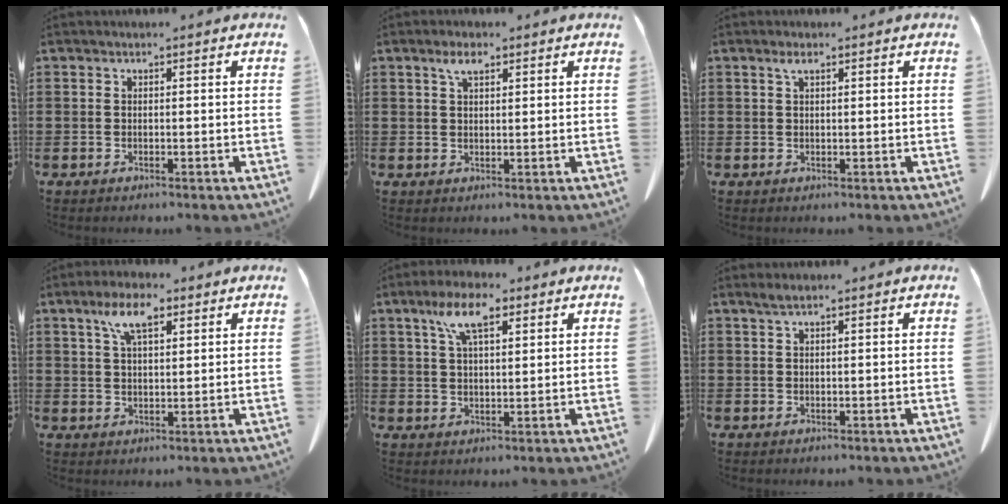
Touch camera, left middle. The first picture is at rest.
{"total": 2.9, "force": [1.7, 1.1, 2.2], "torque": [-0.047, 0.005, 0.029]}
{"total": 1.5, "force": [0.7, 0.4, 1.3], "torque": [-0.027, 0.003, 0.013]}
{"total": 6.5, "force": [3.6, 2.3, 4.9], "torque": [-0.098, 0.006, 0.061]}
{"total": 7.5, "force": [4.1, 2.6, 5.7], "torque": [-0.122, 0.009, 0.072]}
{"total": 1.4, "force": [0.9, 0.1, 1.0], "torque": [-0.021, 0.000, 0.017]}